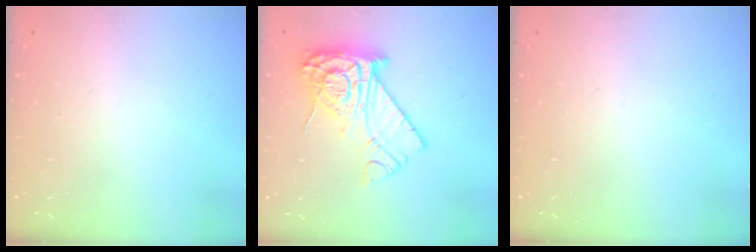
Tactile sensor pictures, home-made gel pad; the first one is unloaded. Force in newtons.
{"total": 16.5, "press": 16.4, "slide": 1.8}
{"total": 0.0}